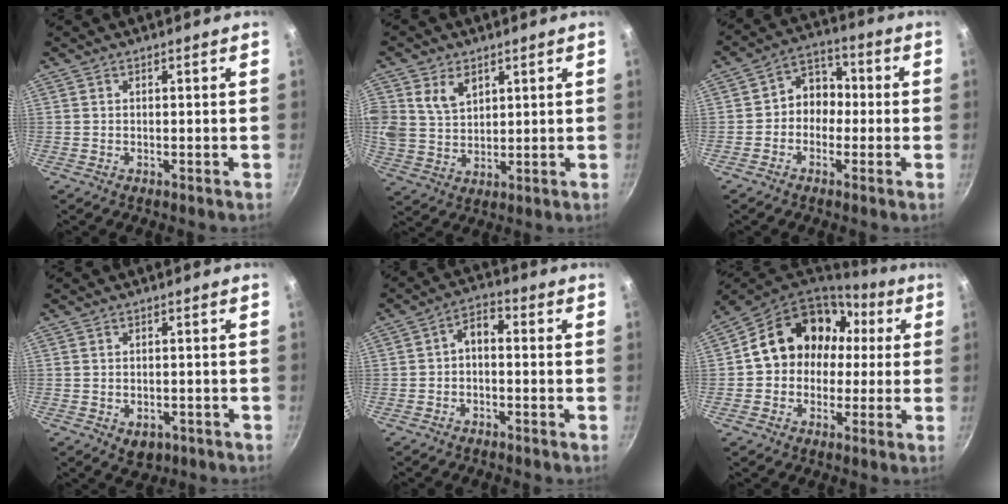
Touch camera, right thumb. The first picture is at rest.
{"total": 8.8, "force": [3.9, 6.4, 4.7], "torque": [-0.081, -0.014, 0.080]}
{"total": 7.2, "force": [-0.9, 6.0, 3.8], "torque": [-0.010, 0.028, -0.031]}
{"total": 3.9, "force": [-1.5, 2.8, 2.3], "torque": [-0.024, 0.006, -0.007]}
{"total": 4.1, "force": [-1.0, 2.4, 3.2], "torque": [-0.050, 0.029, -0.021]}
{"total": 17.5, "force": [2.3, 14.4, 9.7], "torque": [-0.118, 0.052, 0.030]}